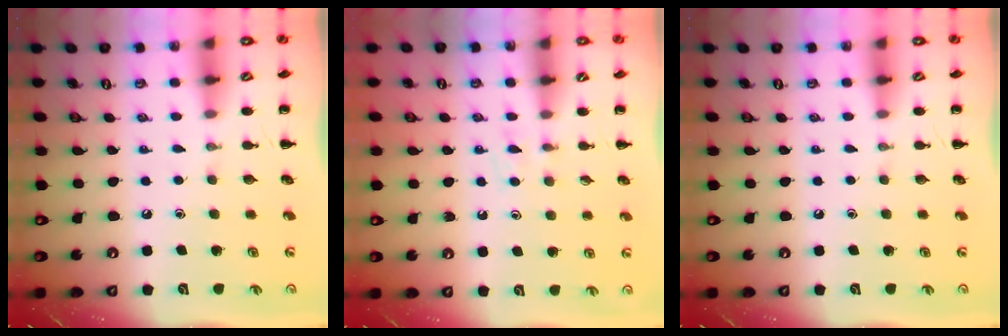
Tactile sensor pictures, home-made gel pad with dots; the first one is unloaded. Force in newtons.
{"total": 4.4, "press": 4.1, "slide": 1.6}
{"total": 0.0}